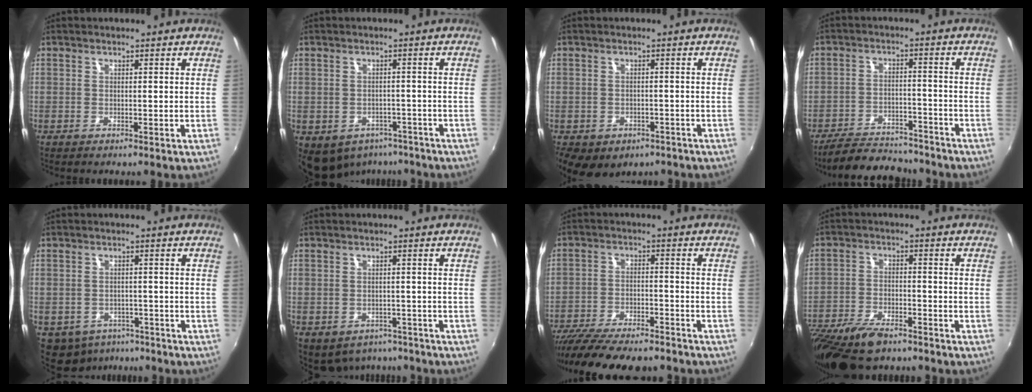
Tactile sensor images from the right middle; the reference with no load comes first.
{"total": 10.8, "force": [-7.0, 7.1, 4.1], "torque": [-0.098, -0.016, -0.081]}
{"total": 10.7, "force": [-5.7, 7.2, 5.4], "torque": [-0.130, -0.030, -0.068]}
{"total": 13.1, "force": [-11.6, 4.1, 4.5], "torque": [-0.111, 0.001, -0.170]}
{"total": 9.4, "force": [-5.4, 6.8, 3.5], "torque": [-0.094, -0.015, -0.064]}
{"total": 9.7, "force": [-6.4, 6.3, 3.7], "torque": [-0.089, -0.021, -0.075]}
{"total": 17.0, "force": [-14.5, 4.2, 8.0], "torque": [-0.162, -0.036, -0.226]}
{"total": 14.7, "force": [-11.2, 5.7, 7.6], "torque": [-0.182, -0.034, -0.203]}